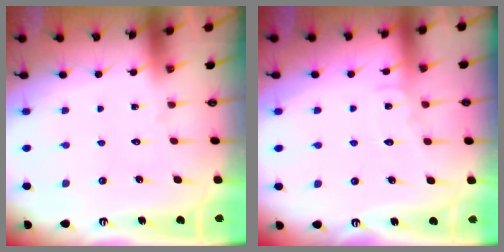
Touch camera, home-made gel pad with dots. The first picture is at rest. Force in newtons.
{"total": 6.1, "press": 6.1, "slide": 0.5}